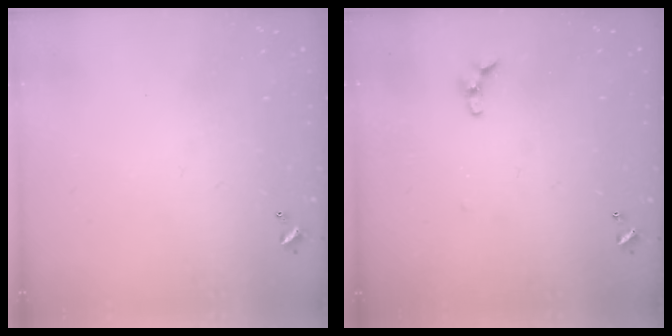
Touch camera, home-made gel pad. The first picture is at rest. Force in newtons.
{"total": 5.5, "press": 5.5, "slide": 0.6}